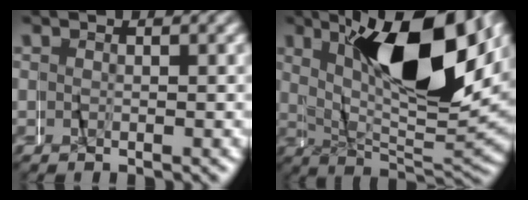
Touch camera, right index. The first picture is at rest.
{"total": 14.2, "force": [4.9, 5.1, 12.4], "torque": [-0.211, 0.034, 0.064]}